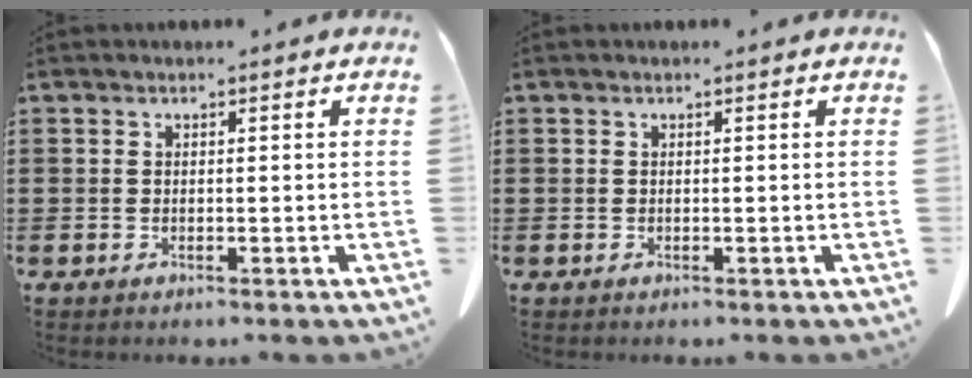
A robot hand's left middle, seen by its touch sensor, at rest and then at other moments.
{"total": 0.0}